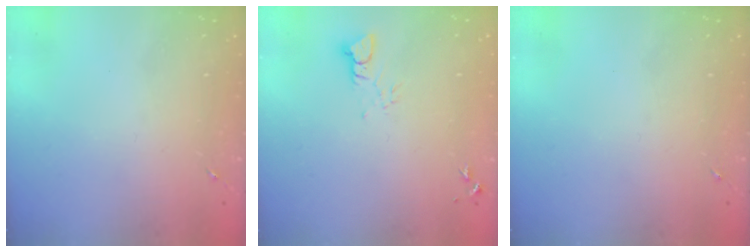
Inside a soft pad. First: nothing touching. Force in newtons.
{"total": 3.3, "press": 3.3, "slide": 0.3}
{"total": 0.0}